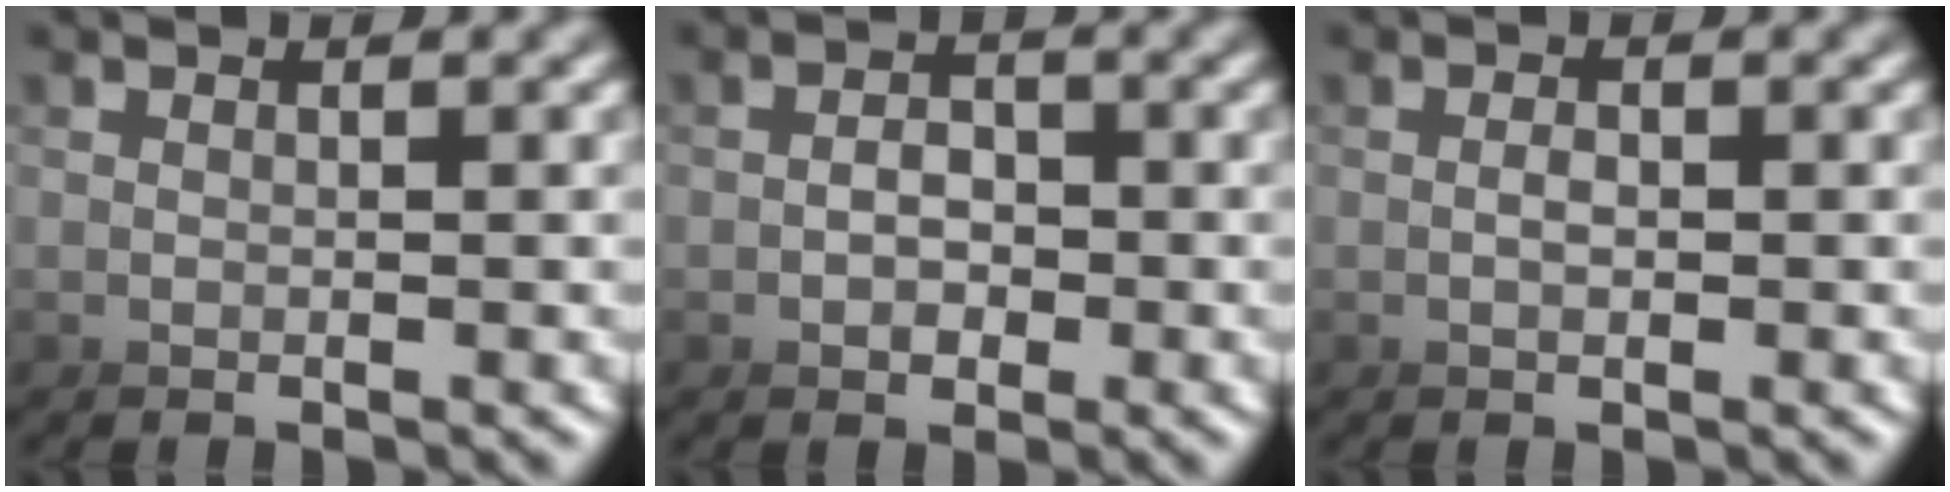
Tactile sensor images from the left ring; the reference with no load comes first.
{"total": 1.8, "force": [-0.7, 0.8, -1.5], "torque": [-0.007, -0.019, -0.008]}
{"total": 0.9, "force": [-0.1, -0.8, -0.4], "torque": [-0.002, -0.002, -0.004]}